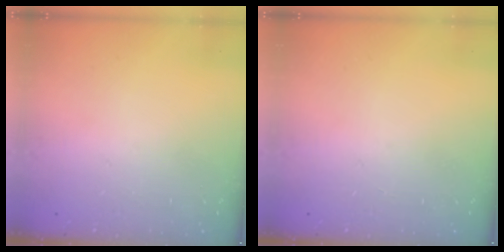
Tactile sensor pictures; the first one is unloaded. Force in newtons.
{"total": 0.0}